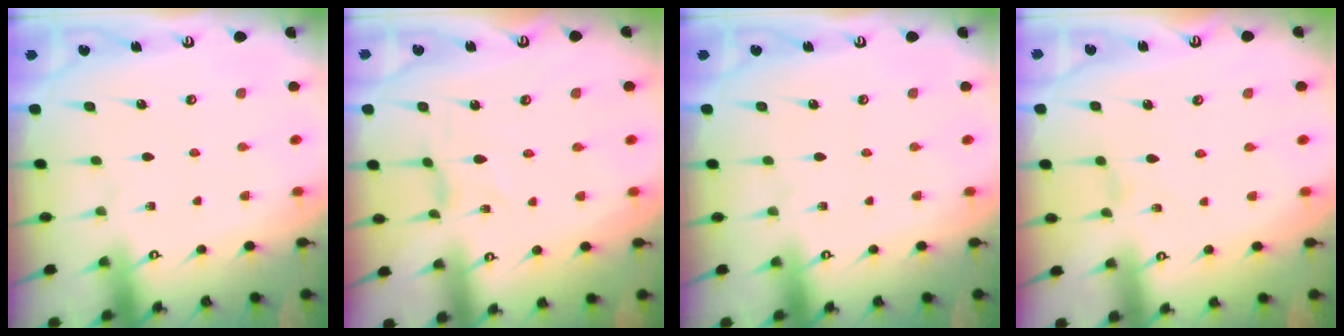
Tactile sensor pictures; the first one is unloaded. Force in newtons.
{"total": 1.5, "press": 1.5, "slide": 0.3}
{"total": 0.0}
{"total": 0.0}